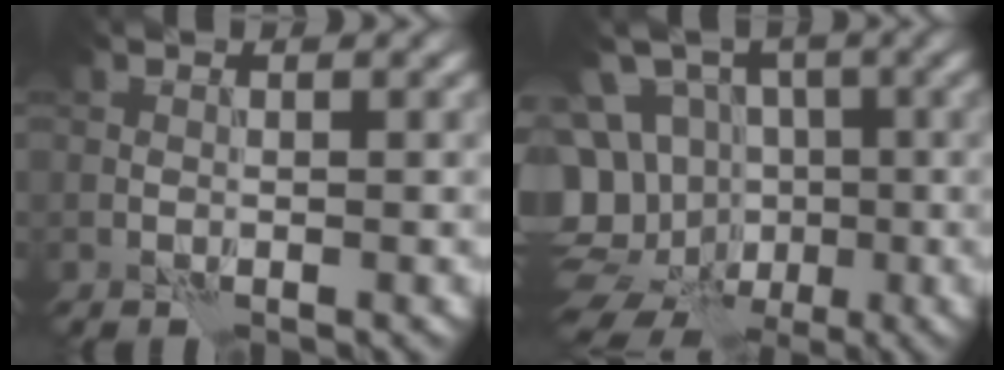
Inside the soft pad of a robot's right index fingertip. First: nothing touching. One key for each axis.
{"total": 11.8, "fx": -3.1, "fy": 10.0, "fz": 5.6, "tx": -0.137, "ty": 0.011, "tz": -0.046}